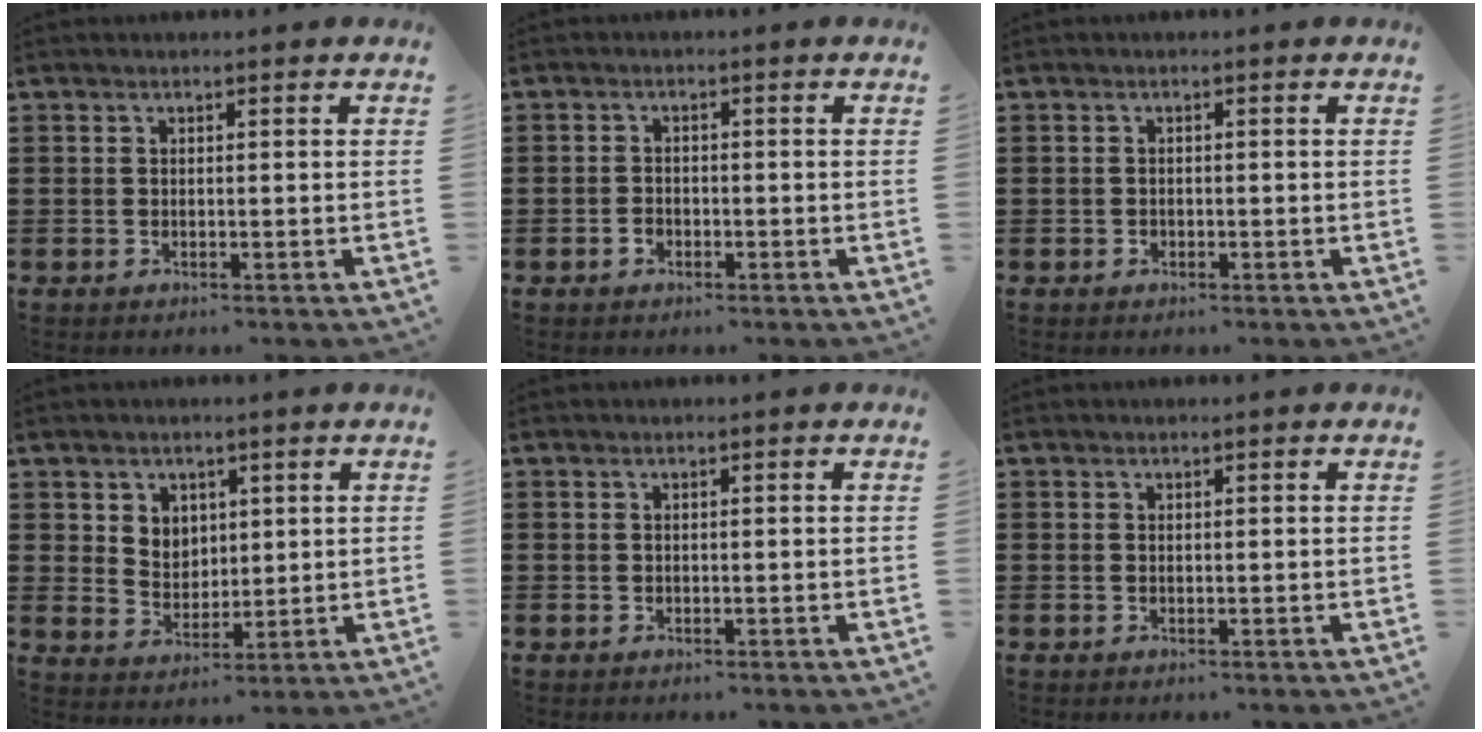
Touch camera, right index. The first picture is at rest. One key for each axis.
{"total": 1.5, "fx": -0.9, "fy": 1.0, "fz": 0.6, "tx": -0.014, "ty": -0.001, "tz": -0.018}
{"total": 0.6, "fx": -0.3, "fy": 0.5, "fz": 0.2, "tx": -0.005, "ty": 0.002, "tz": -0.008}
{"total": 4.3, "fx": 2.5, "fy": 3.5, "fz": 0.5, "tx": -0.019, "ty": 0.006, "tz": 0.045}
{"total": 0.0}
{"total": 0.0}